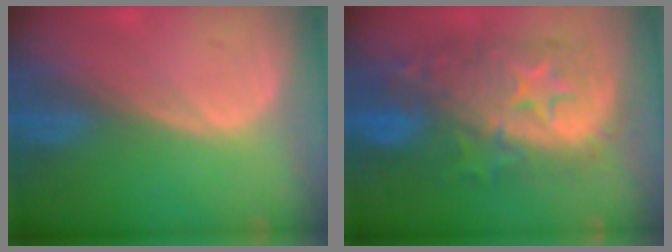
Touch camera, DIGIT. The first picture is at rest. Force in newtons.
{"total": 12.3, "press": 12.2, "slide": 1.1}